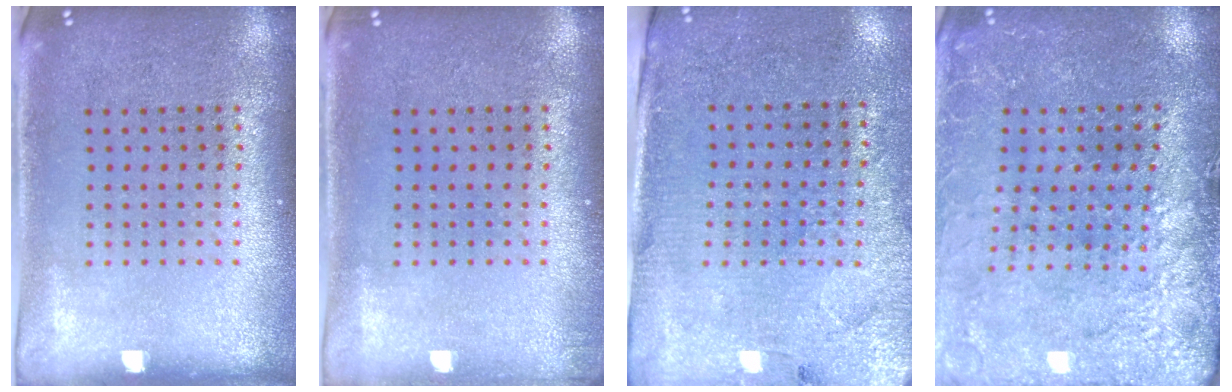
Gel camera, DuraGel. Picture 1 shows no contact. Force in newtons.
{"total": 0.7, "press": 0.7, "slide": 0.2}
{"total": 2.9, "press": 2.7, "slide": 1.1}
{"total": 2.9, "press": 2.9, "slide": 0.3}